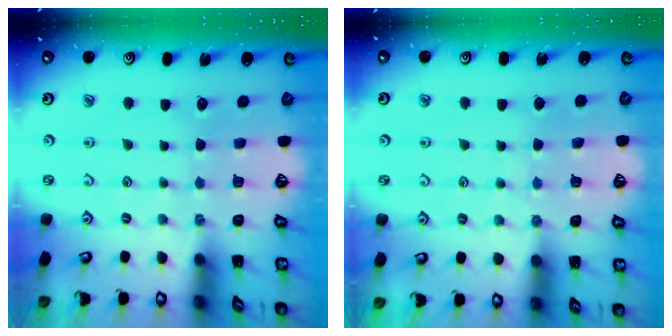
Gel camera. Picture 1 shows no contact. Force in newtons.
{"total": 4.5, "press": 4.4, "slide": 0.4}